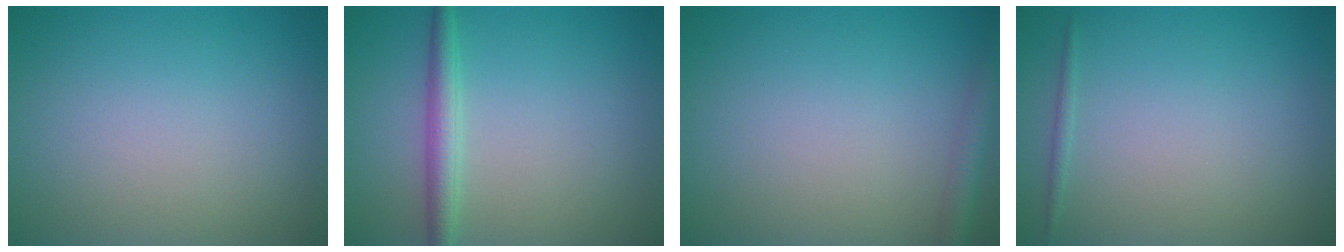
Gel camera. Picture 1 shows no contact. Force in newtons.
{"total": 2.4, "press": 2.4, "slide": 0.0}
{"total": 2.1, "press": 2.1, "slide": 0.1}
{"total": 0.6, "press": 0.6, "slide": 0.0}